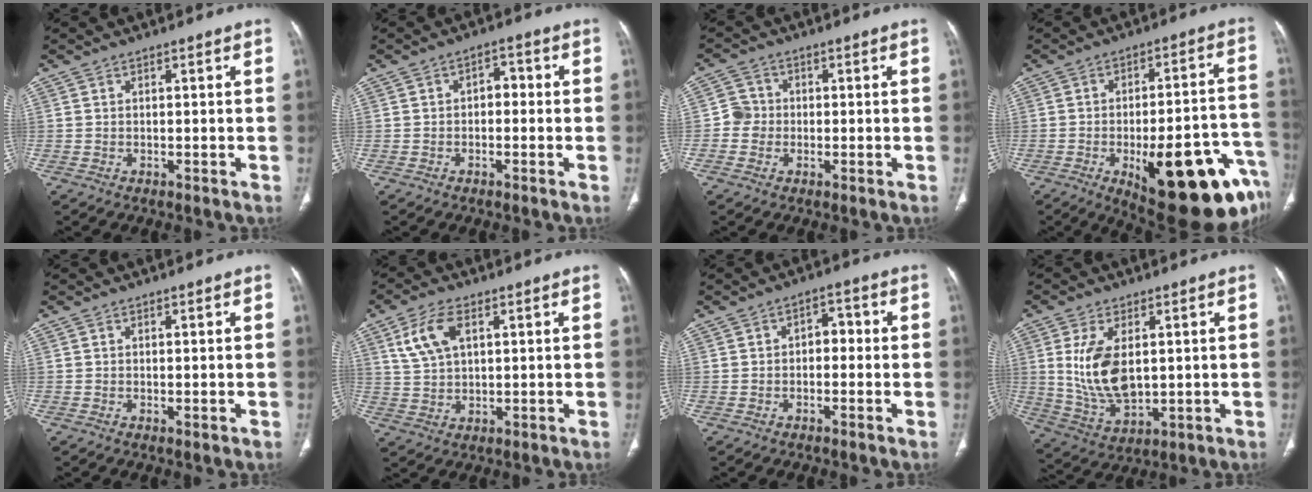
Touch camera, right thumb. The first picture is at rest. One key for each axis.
{"total": 3.2, "fx": -0.3, "fy": 2.2, "fz": 2.3, "tx": -0.019, "ty": 0.016, "tz": -0.013}
{"total": 3.6, "fx": -0.6, "fy": 3.5, "fz": 0.7, "tx": 0.011, "ty": 0.011, "tz": -0.021}
{"total": 25.9, "fx": -11.2, "fy": 8.9, "fz": 21.6, "tx": -0.208, "ty": 0.048, "tz": -0.138}
{"total": 0.7, "fx": -0.1, "fy": 0.2, "fz": 0.7, "tx": -0.016, "ty": -0.004, "tz": -0.001}
{"total": 7.8, "fx": 3.1, "fy": 4.2, "fz": 5.8, "tx": -0.121, "ty": -0.001, "tz": 0.066}
{"total": 3.7, "fx": -0.3, "fy": 2.5, "fz": 2.7, "tx": -0.019, "ty": 0.017, "tz": -0.014}
{"total": 12.0, "fx": 1.7, "fy": 6.6, "fz": 9.9, "tx": -0.186, "ty": -0.015, "tz": 0.049}